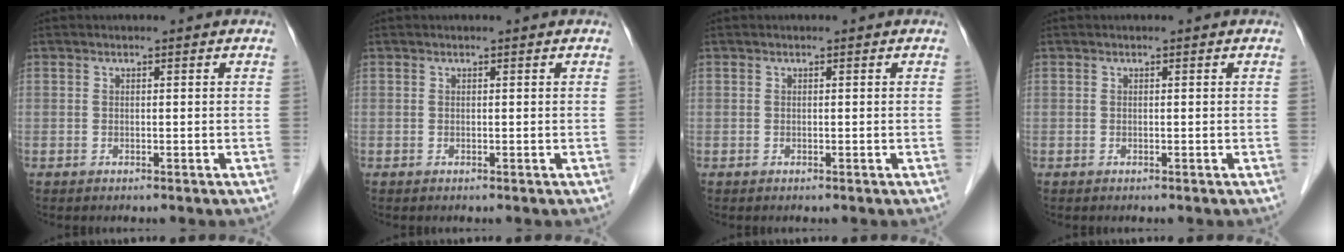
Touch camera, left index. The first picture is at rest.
{"total": 0.0}
{"total": 0.0}
{"total": 0.0}